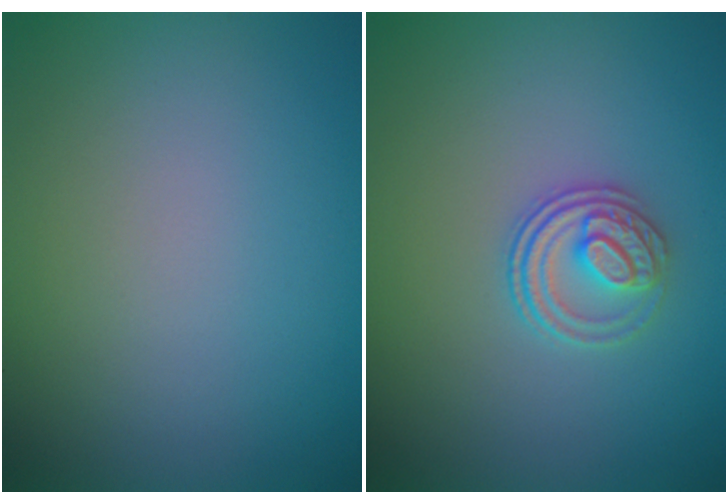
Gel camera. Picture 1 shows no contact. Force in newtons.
{"total": 2.8, "press": 2.6, "slide": 1.2}